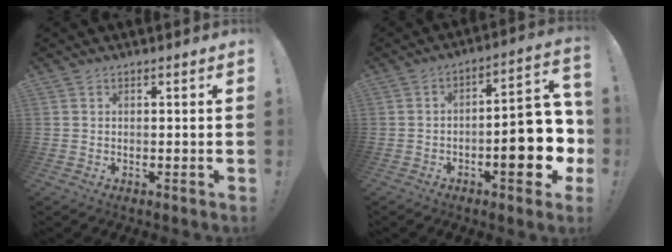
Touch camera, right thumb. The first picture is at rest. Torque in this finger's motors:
{"motor_torque": [2.54, 2.52, 1.31, -1.06, 0.10]}